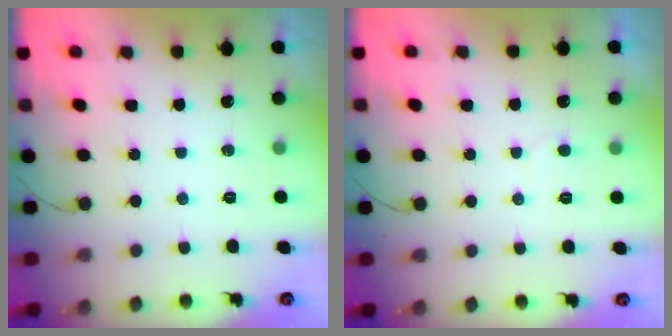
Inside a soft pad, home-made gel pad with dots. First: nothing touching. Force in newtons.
{"total": 2.2, "press": 2.2, "slide": 0.2}